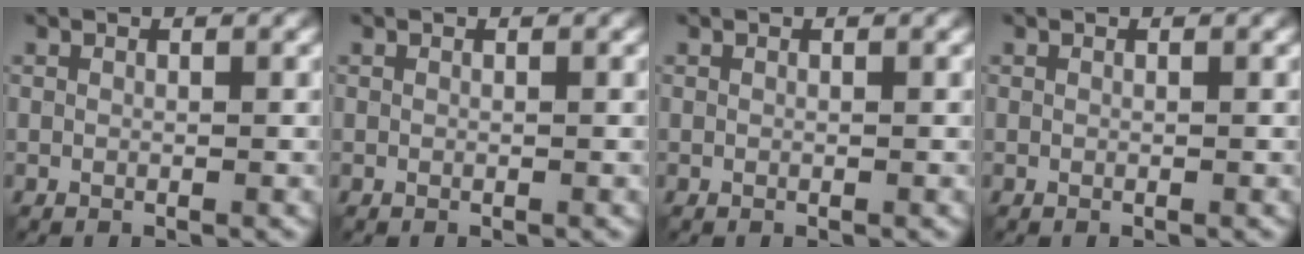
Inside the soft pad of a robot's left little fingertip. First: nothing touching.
{"total": 0.0}
{"total": 0.0}
{"total": 0.0}